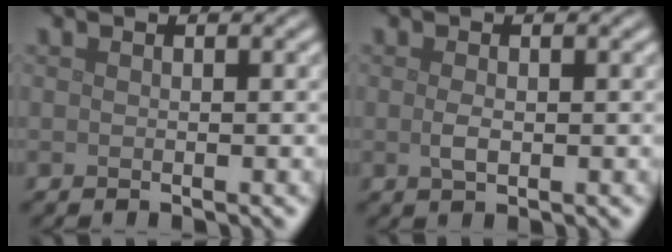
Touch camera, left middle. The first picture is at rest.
{"total": 1.3, "force": [0.0, 0.6, 1.2], "torque": [-0.028, -0.003, 0.000]}